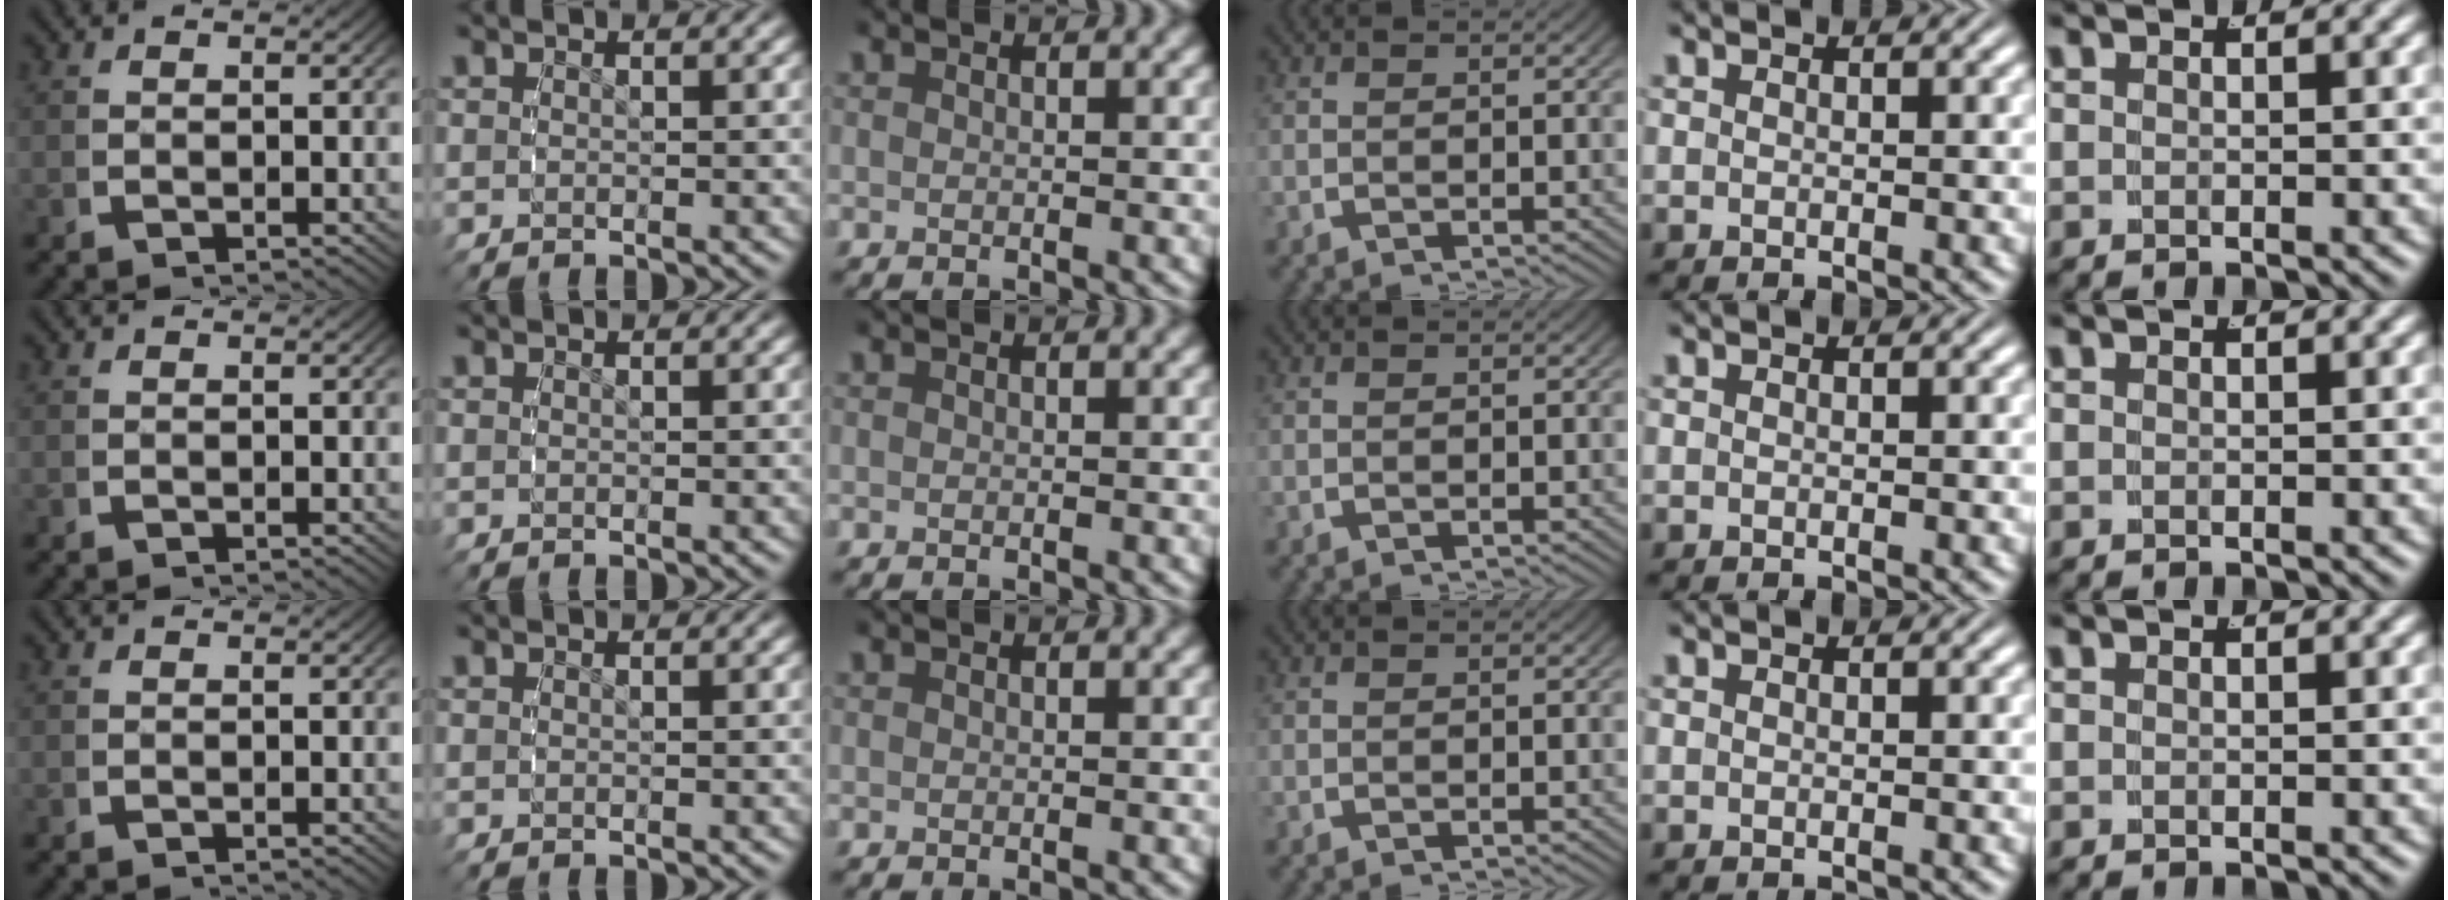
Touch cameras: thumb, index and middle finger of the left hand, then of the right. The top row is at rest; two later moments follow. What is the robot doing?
{"motion": "reach", "object": "photo album"}